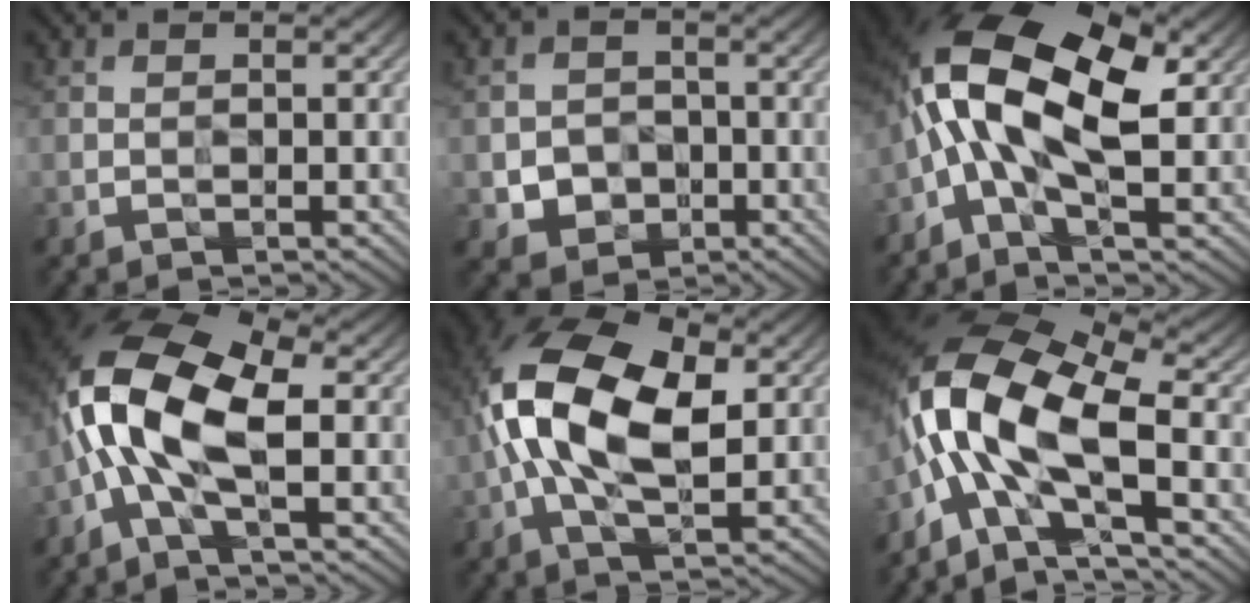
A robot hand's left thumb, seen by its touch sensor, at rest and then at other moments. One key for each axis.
{"total": 3.5, "fx": -1.1, "fy": 3.0, "fz": 1.3, "tx": -0.033, "ty": -0.004, "tz": -0.024}
{"total": 14.8, "fx": 1.1, "fy": 6.5, "fz": 13.2, "tx": -0.275, "ty": 0.023, "tz": -0.006}
{"total": 12.4, "fx": -0.8, "fy": 5.2, "fz": 11.2, "tx": -0.257, "ty": 0.016, "tz": -0.031}
{"total": 14.2, "fx": 1.4, "fy": 7.7, "fz": 11.8, "tx": -0.260, "ty": 0.023, "tz": 0.017}
{"total": 14.1, "fx": -3.3, "fy": 5.4, "fz": 12.6, "tx": -0.278, "ty": 0.002, "tz": -0.072}